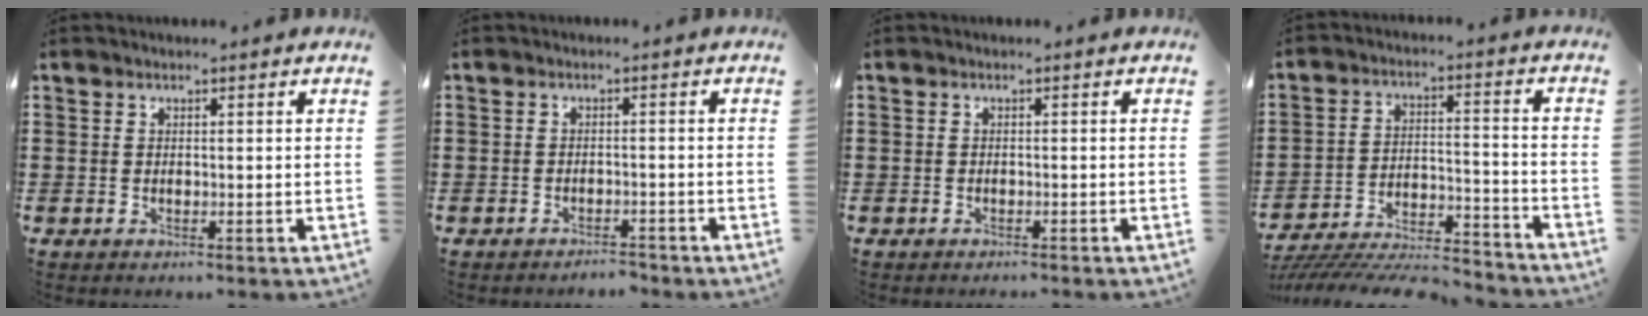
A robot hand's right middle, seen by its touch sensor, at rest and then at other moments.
{"total": 2.0, "force": [-2.0, 0.2, -0.3], "torque": [-0.003, 0.000, -0.045]}
{"total": 0.8, "force": [-0.7, 0.2, 0.0], "torque": [-0.002, 0.000, -0.015]}
{"total": 7.7, "force": [-7.4, 0.9, 2.1], "torque": [-0.034, 0.010, -0.144]}